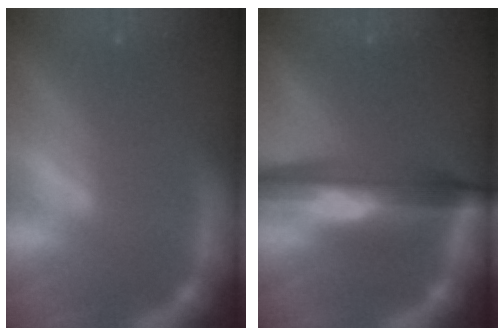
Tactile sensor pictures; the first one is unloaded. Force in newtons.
{"total": 8.1}